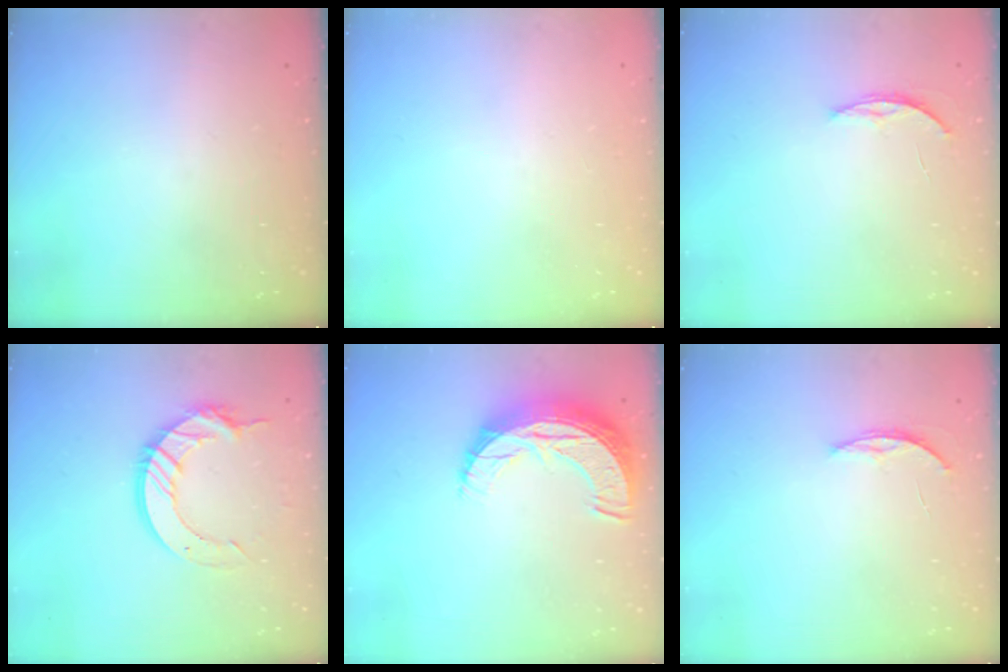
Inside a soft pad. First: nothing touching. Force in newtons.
{"total": 0.0}
{"total": 3.7, "press": 3.7, "slide": 0.5}
{"total": 12.6, "press": 12.6, "slide": 1.2}
{"total": 11.6, "press": 11.6, "slide": 0.7}
{"total": 3.7, "press": 3.7, "slide": 0.5}